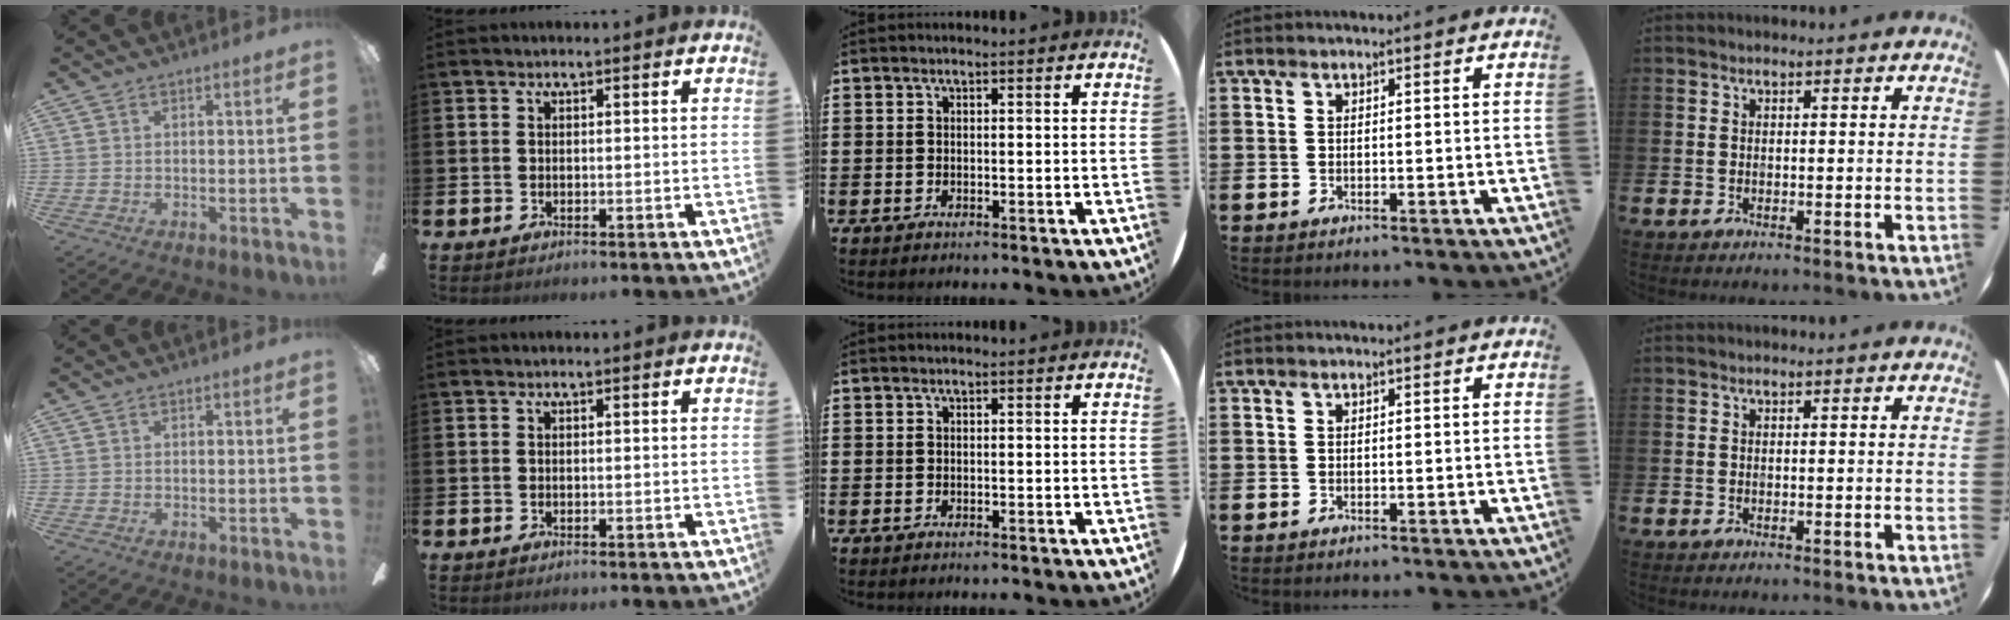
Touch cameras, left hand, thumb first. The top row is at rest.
{}